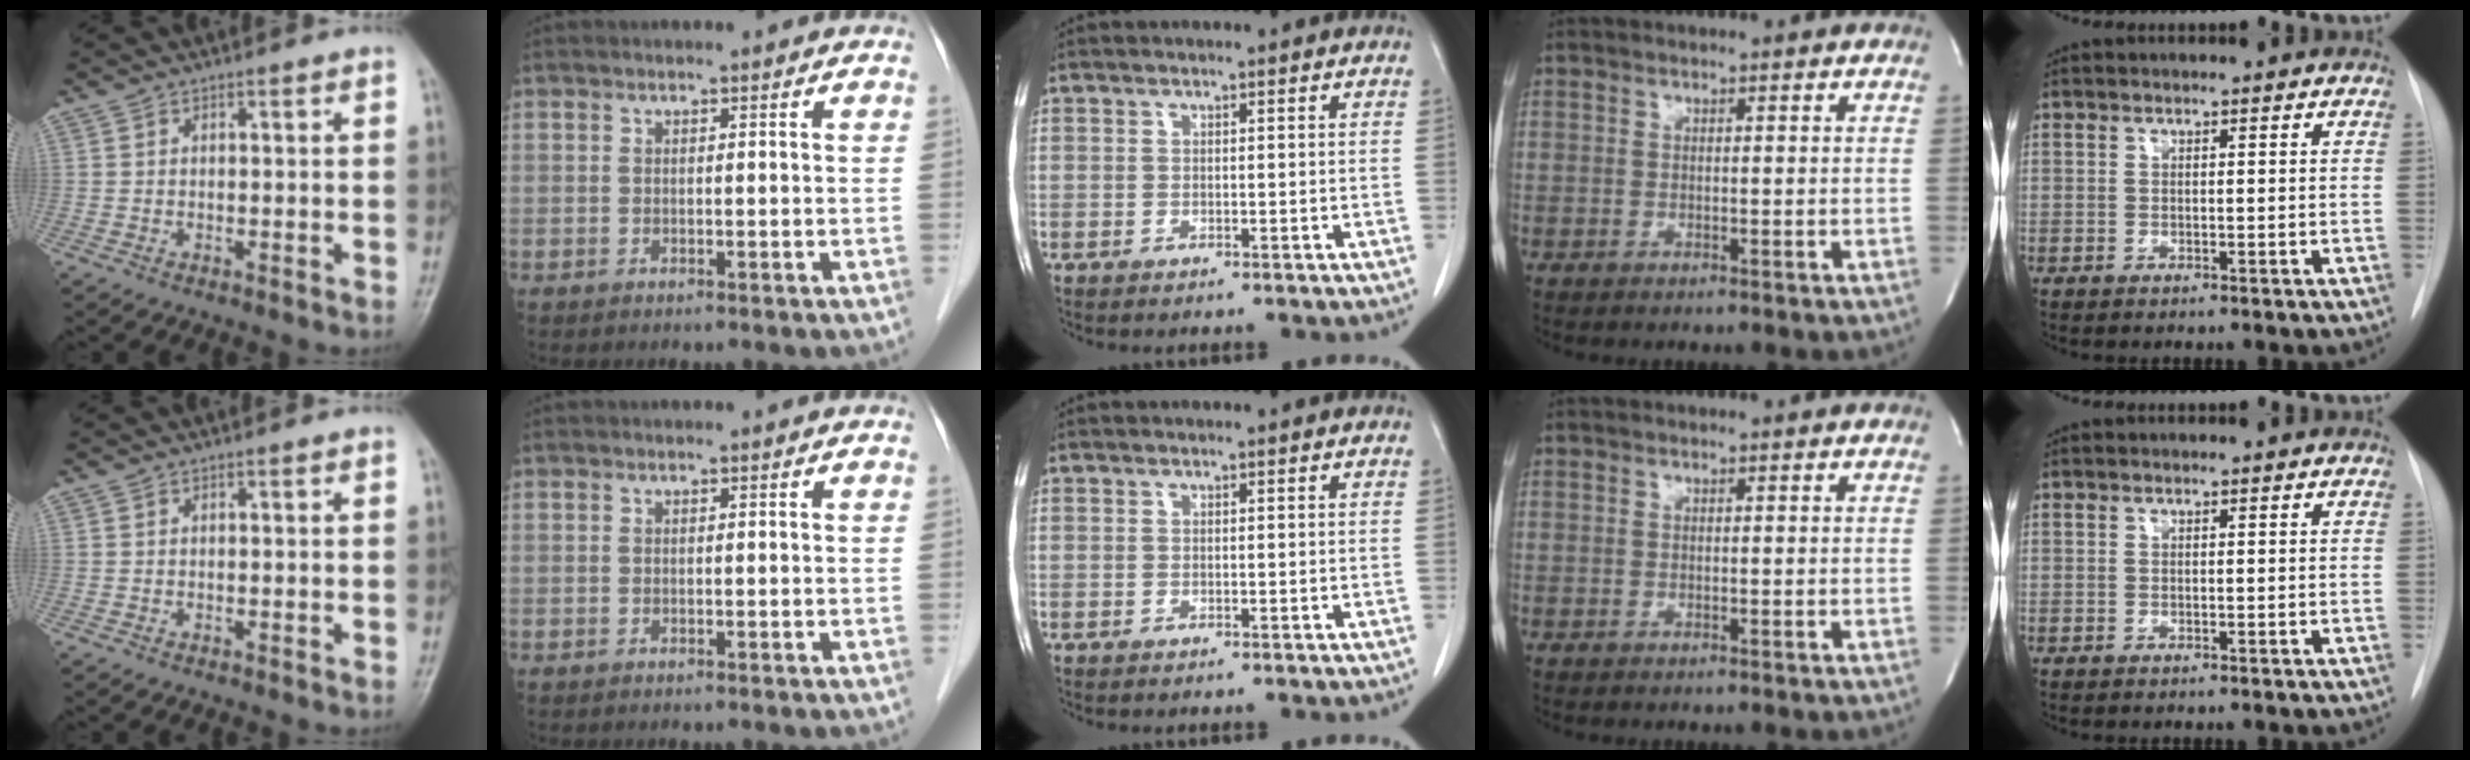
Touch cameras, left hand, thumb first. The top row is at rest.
{}